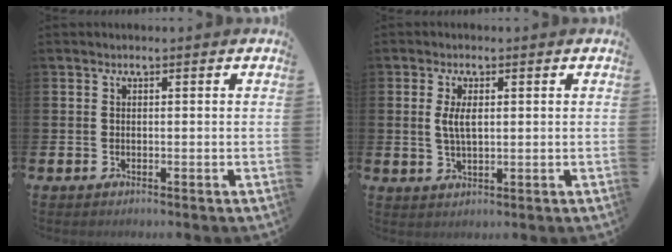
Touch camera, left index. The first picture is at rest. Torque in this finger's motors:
{"motor_torque": [0.67, 0.21, 0.28, 0.14]}